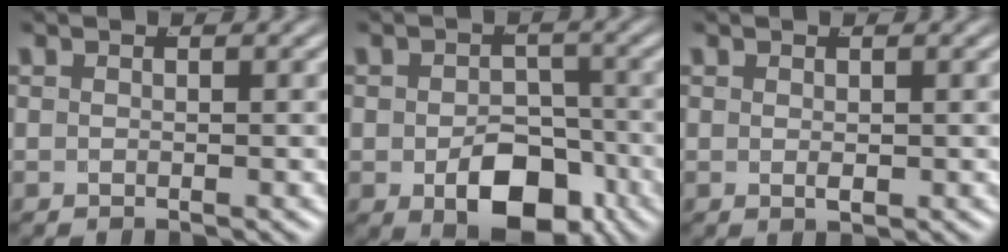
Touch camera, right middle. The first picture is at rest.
{"total": 6.3, "force": [-3.0, 3.4, 4.4], "torque": [-0.040, -0.027, -0.037]}
{"total": 0.6, "force": [0.0, 0.0, 0.6], "torque": [-0.007, -0.007, 0.006]}